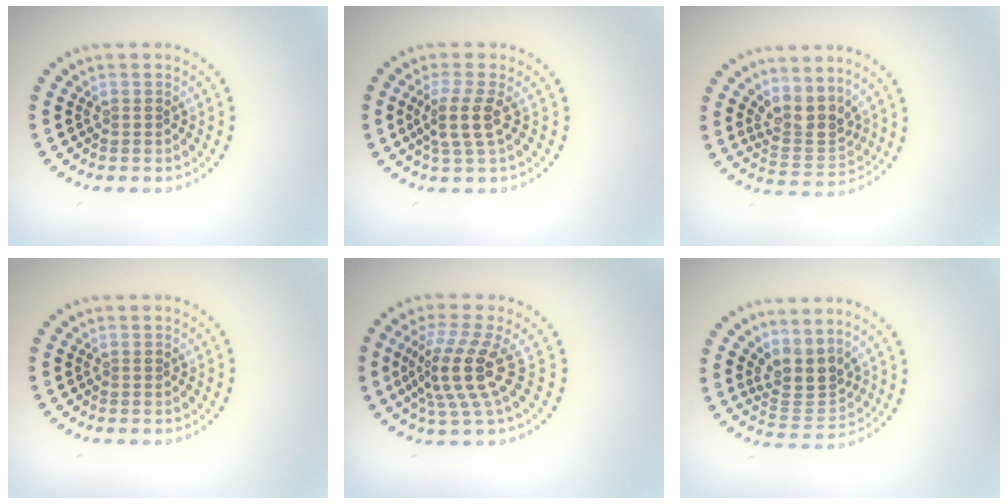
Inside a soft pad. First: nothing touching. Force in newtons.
{"total": 2.7, "press": 2.3, "slide": 1.5}
{"total": 3.3, "press": 2.6, "slide": 2.1}
{"total": 0.0}
{"total": 4.5, "press": 3.4, "slide": 3.1}
{"total": 3.4, "press": 2.6, "slide": 2.2}